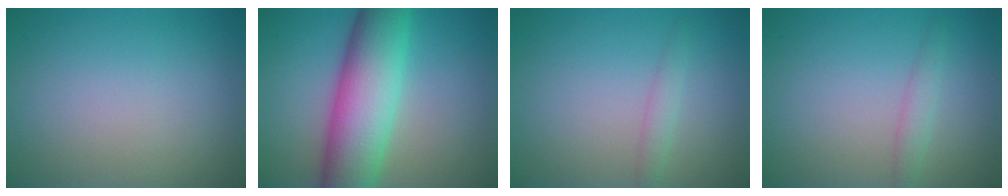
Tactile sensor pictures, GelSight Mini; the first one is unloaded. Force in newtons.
{"total": 10.4, "press": 10.4, "slide": 0.3}
{"total": 1.4, "press": 1.4, "slide": 0.0}
{"total": 1.5, "press": 1.5, "slide": 0.0}